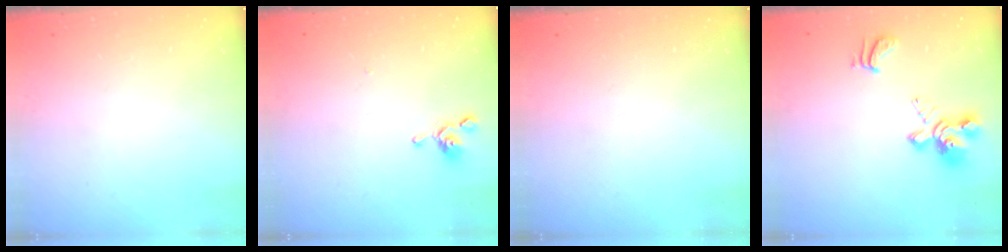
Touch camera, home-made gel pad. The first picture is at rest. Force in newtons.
{"total": 0.6, "press": 0.3, "slide": 0.6}
{"total": 0.0}
{"total": 4.2, "press": 3.8, "slide": 1.8}